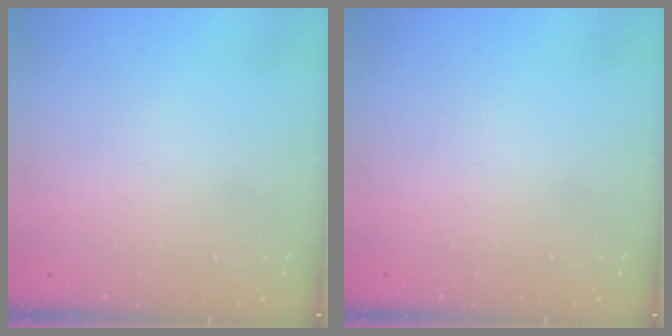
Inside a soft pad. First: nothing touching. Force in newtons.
{"total": 0.0}